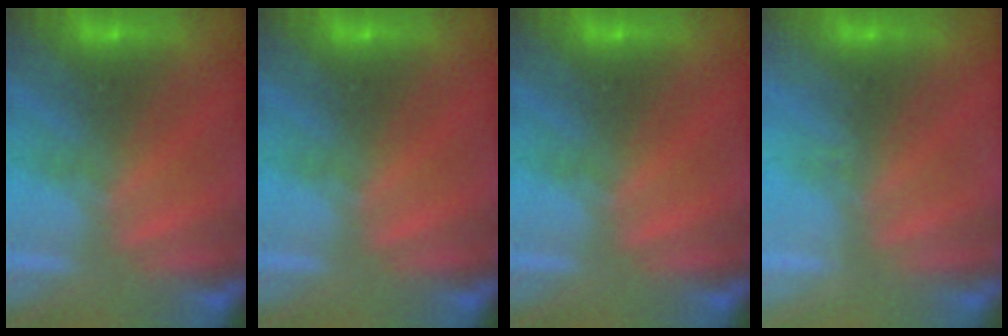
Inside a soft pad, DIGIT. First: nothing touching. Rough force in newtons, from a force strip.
{"total": 0.0}
{"total": 0.0}
{"total": 2.3}